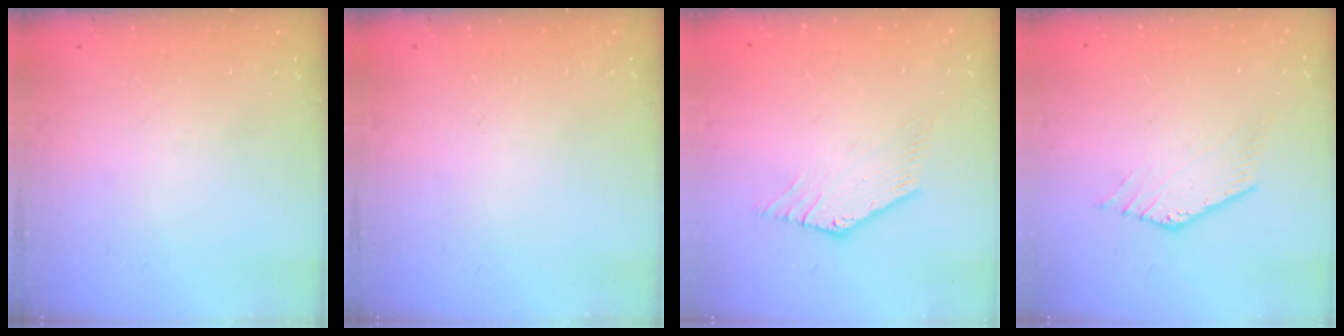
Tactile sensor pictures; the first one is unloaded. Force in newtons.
{"total": 0.0}
{"total": 0.0}
{"total": 0.9, "press": 0.8, "slide": 0.2}